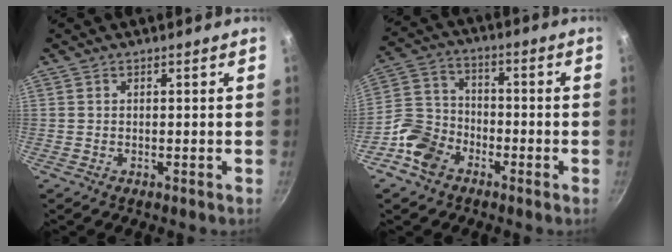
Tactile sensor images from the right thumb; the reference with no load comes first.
{"total": 9.8, "force": [-5.4, 6.9, 4.4], "torque": [-0.063, 0.041, -0.117]}